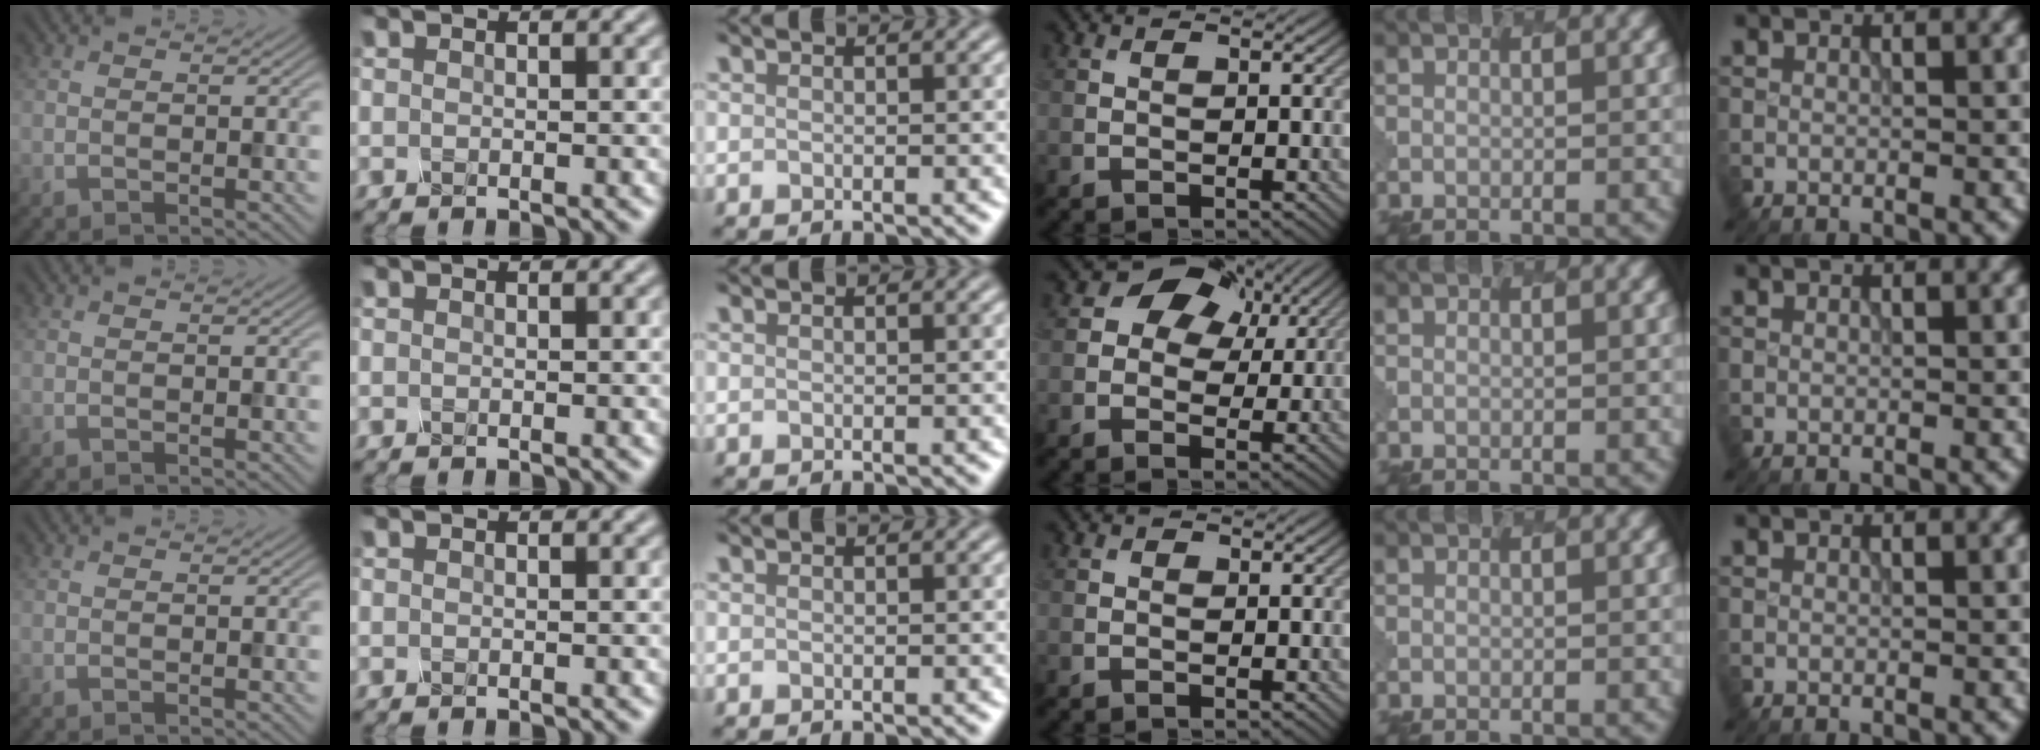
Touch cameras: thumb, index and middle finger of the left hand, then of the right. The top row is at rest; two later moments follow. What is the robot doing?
{"motion": "dispense", "object": "spray bottle"}